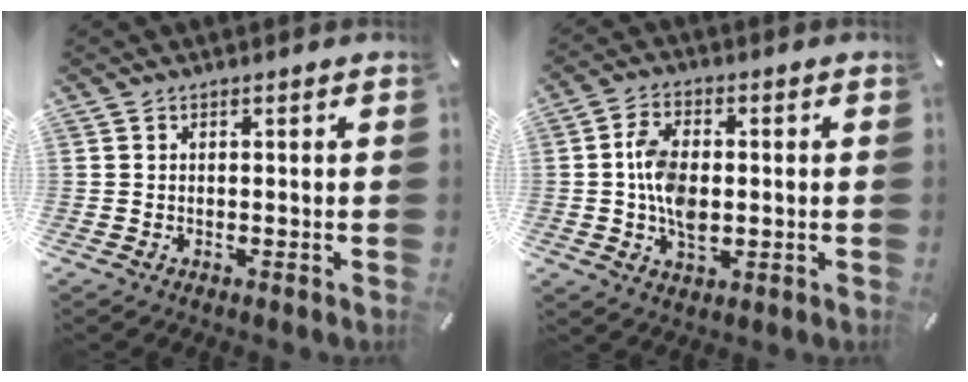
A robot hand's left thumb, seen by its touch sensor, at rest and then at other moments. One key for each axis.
{"total": 9.0, "fx": -0.4, "fy": 5.8, "fz": 6.9, "tx": -0.133, "ty": 0.001, "tz": -0.011}